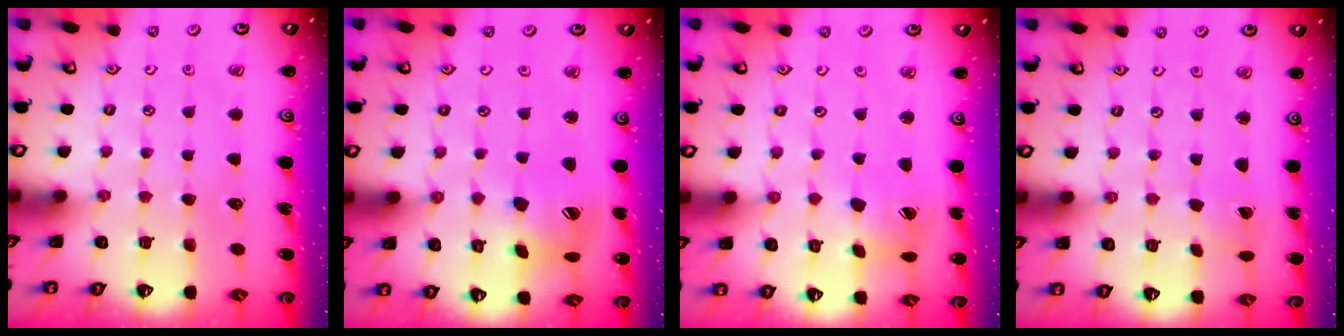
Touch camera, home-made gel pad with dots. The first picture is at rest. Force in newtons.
{"total": 12.3, "press": 12.2, "slide": 1.1}
{"total": 6.4, "press": 6.4, "slide": 0.6}
{"total": 1.4, "press": 1.4, "slide": 0.1}